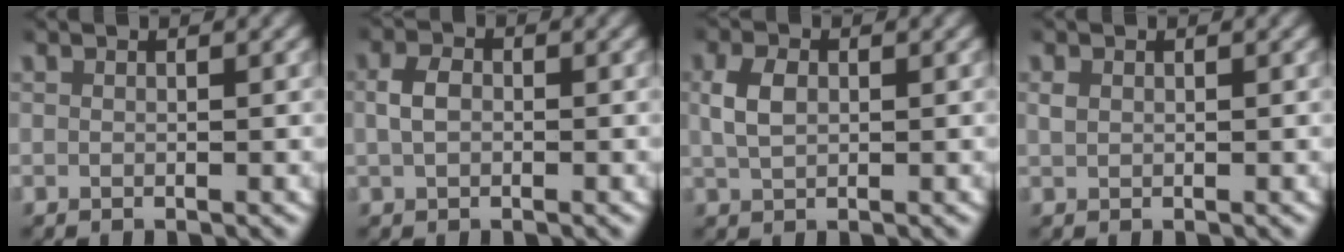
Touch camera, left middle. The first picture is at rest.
{"total": 2.1, "force": [-0.1, 1.5, 1.4], "torque": [-0.034, 0.003, -0.002]}
{"total": 2.6, "force": [0.4, 1.8, 1.9], "torque": [-0.044, 0.001, 0.012]}
{"total": 0.8, "force": [0.2, 0.6, 0.4], "torque": [-0.010, 0.002, 0.008]}